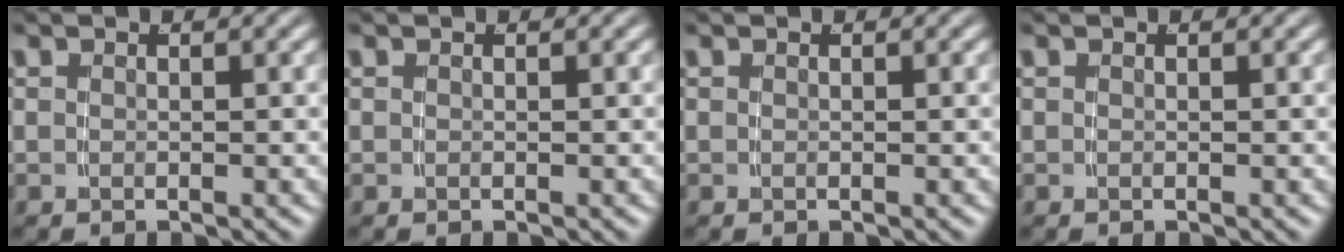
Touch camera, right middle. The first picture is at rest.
{"total": 0.0}
{"total": 0.0}
{"total": 0.0}